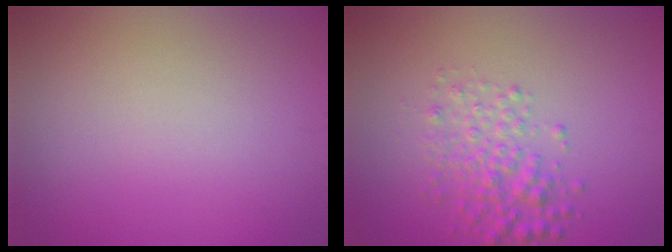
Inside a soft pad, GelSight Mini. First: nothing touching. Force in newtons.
{"total": 3.0, "press": 3.0, "slide": 0.1}